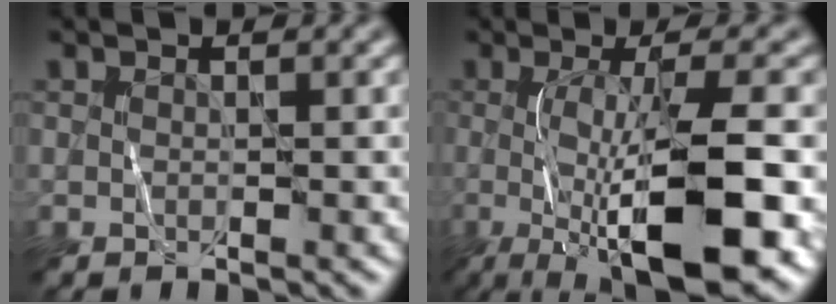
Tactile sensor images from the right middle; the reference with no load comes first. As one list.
[{"total": 13.0, "force": [-3.0, 3.6, 12.1], "torque": [-0.180, -0.008, -0.042]}]